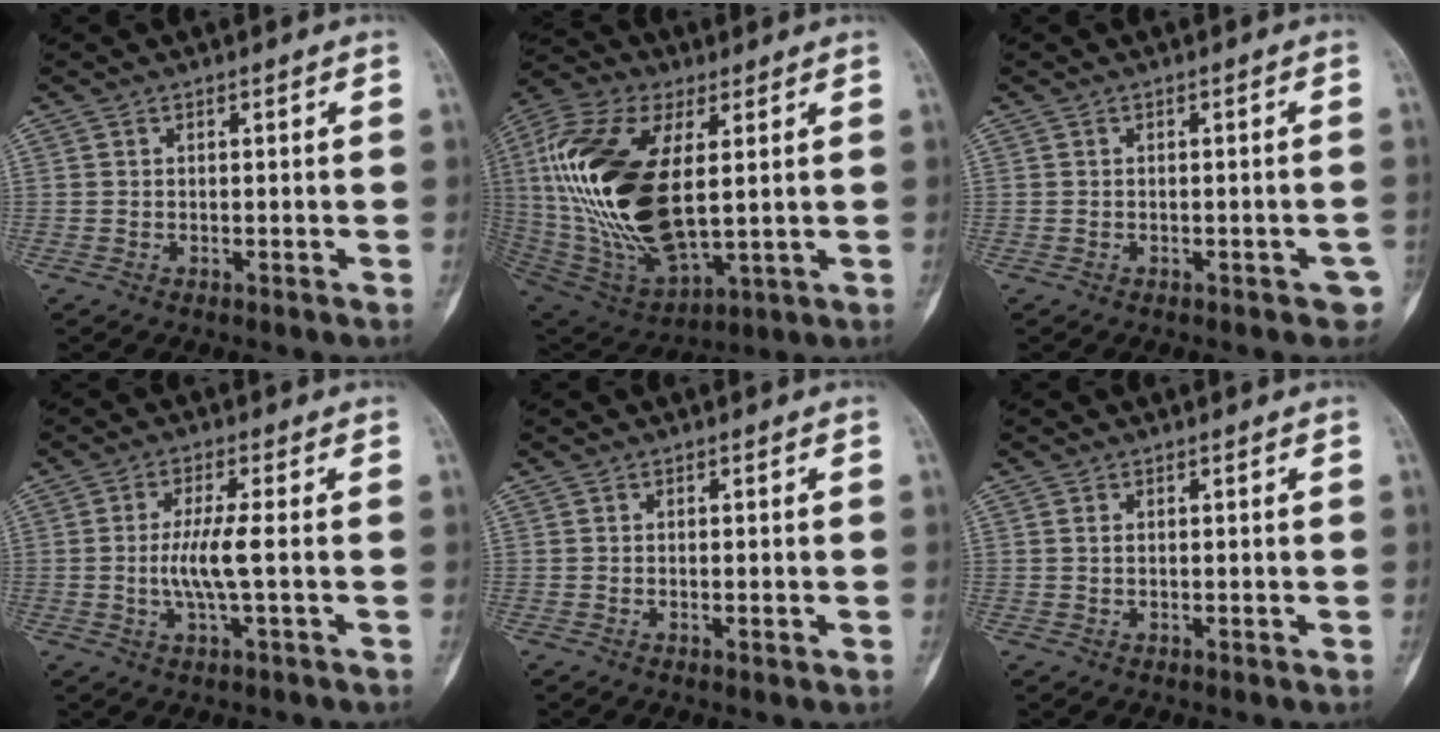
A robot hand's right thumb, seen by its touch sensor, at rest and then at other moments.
{"total": 26.8, "force": [3.4, 13.2, 23.1], "torque": [-0.480, -0.019, 0.069]}
{"total": 3.5, "force": [-1.7, 1.6, 2.5], "torque": [-0.017, 0.009, -0.020]}
{"total": 6.0, "force": [-0.5, 0.6, 5.9], "torque": [-0.135, -0.002, -0.013]}
{"total": 1.3, "force": [-0.2, 0.4, 1.2], "torque": [-0.017, -0.003, -0.002]}
{"total": 0.8, "force": [0.3, 0.4, 0.6], "torque": [-0.015, -0.001, 0.005]}